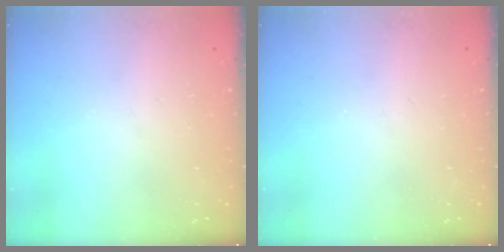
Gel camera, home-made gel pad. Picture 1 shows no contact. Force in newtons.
{"total": 0.0}